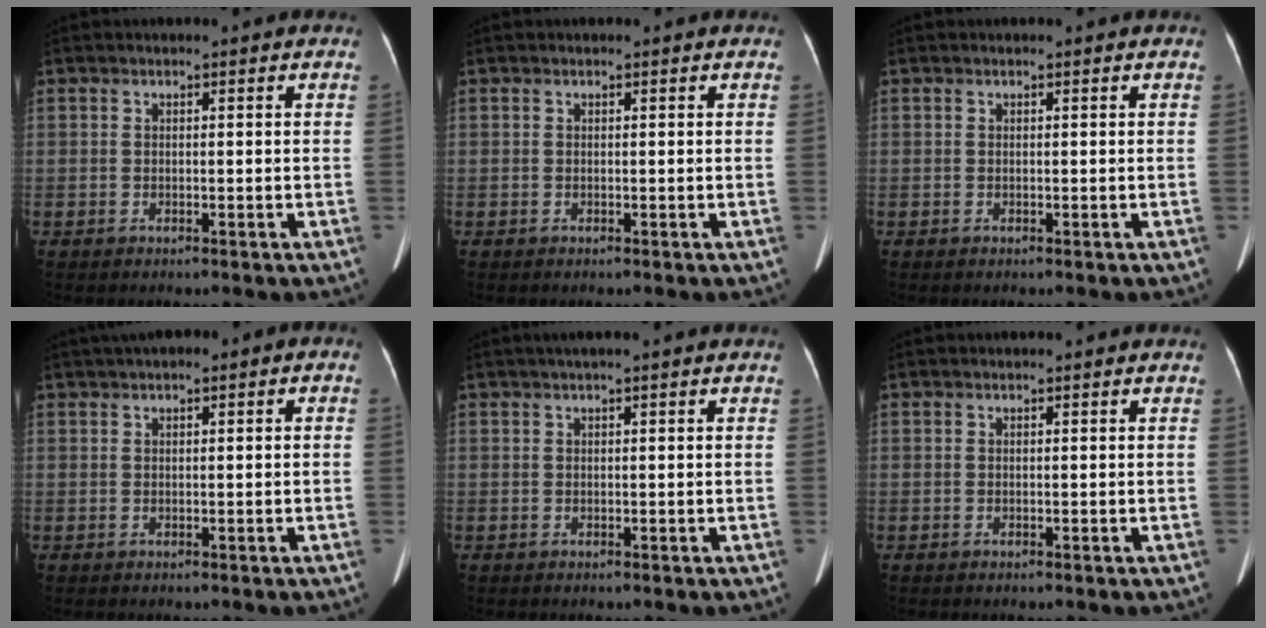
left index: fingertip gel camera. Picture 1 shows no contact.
{"total": 0.0}
{"total": 0.0}
{"total": 3.5, "force": [1.1, 1.1, 3.1], "torque": [-0.058, 0.021, 0.013]}
{"total": 1.3, "force": [0.6, -0.1, 1.2], "torque": [-0.029, 0.012, 0.011]}
{"total": 0.0}